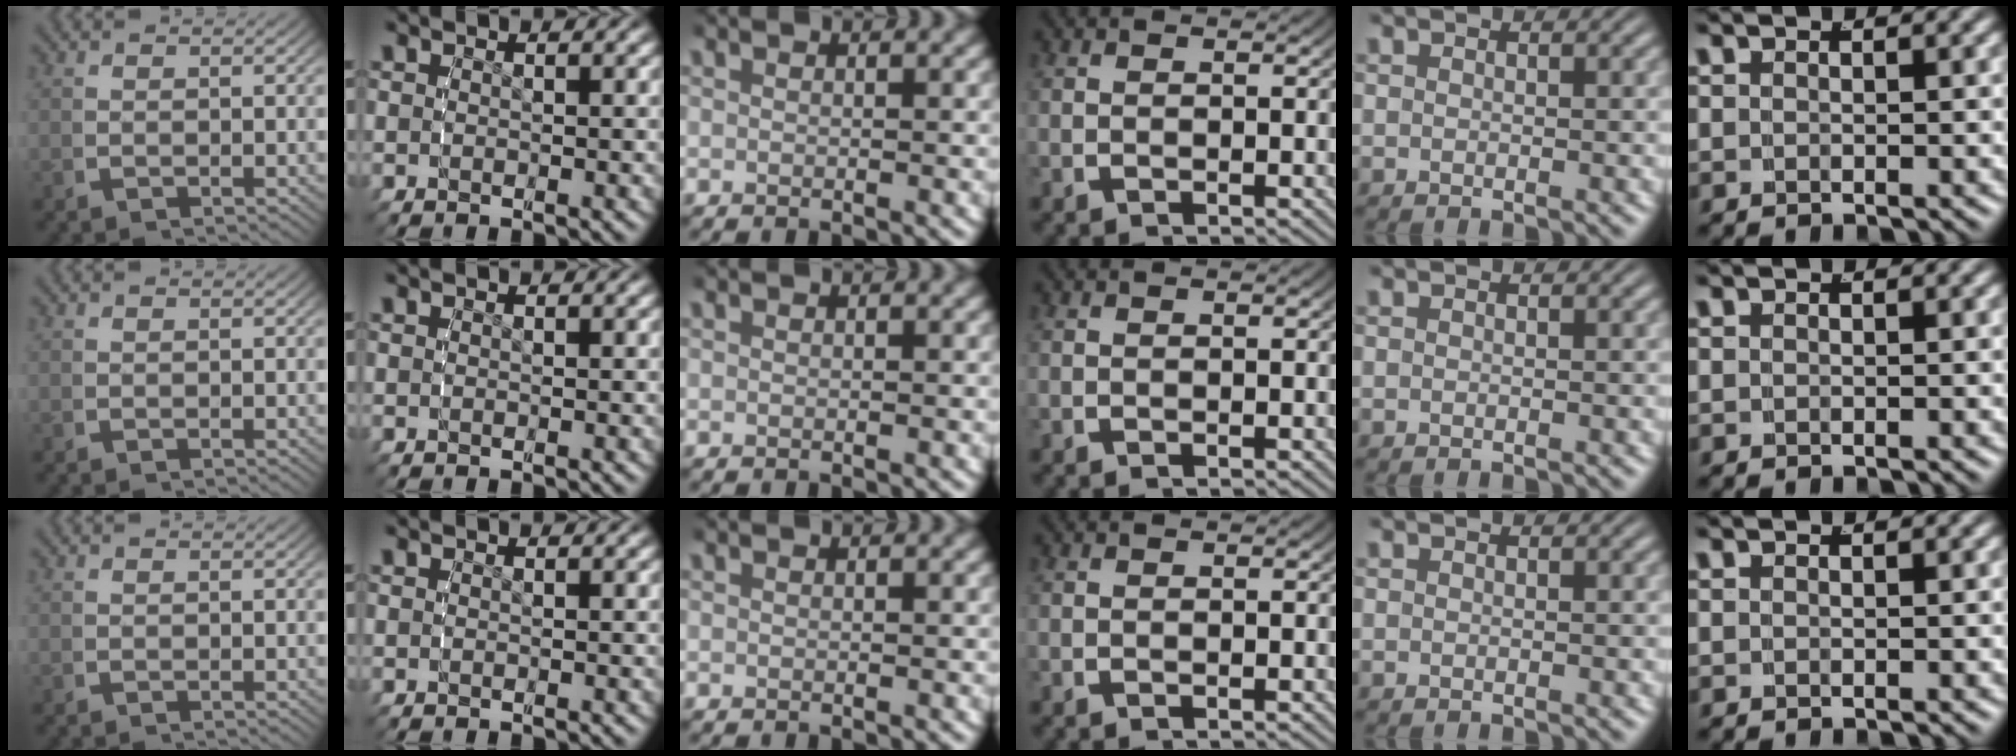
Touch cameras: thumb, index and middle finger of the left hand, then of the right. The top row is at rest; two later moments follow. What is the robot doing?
{"motion": "reach", "object": "paper towel"}